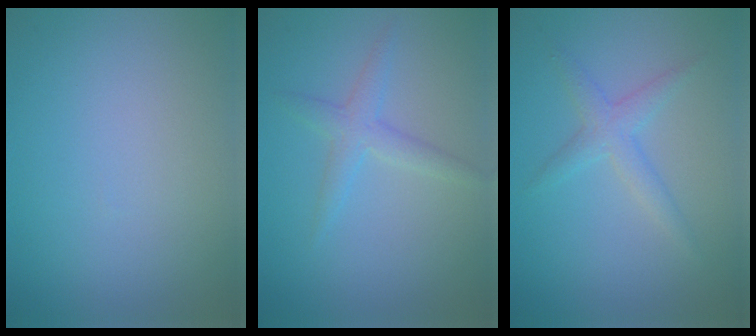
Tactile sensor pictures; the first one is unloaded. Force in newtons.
{"total": 2.0, "press": 2.0, "slide": 0.2}
{"total": 2.1, "press": 2.1, "slide": 0.1}